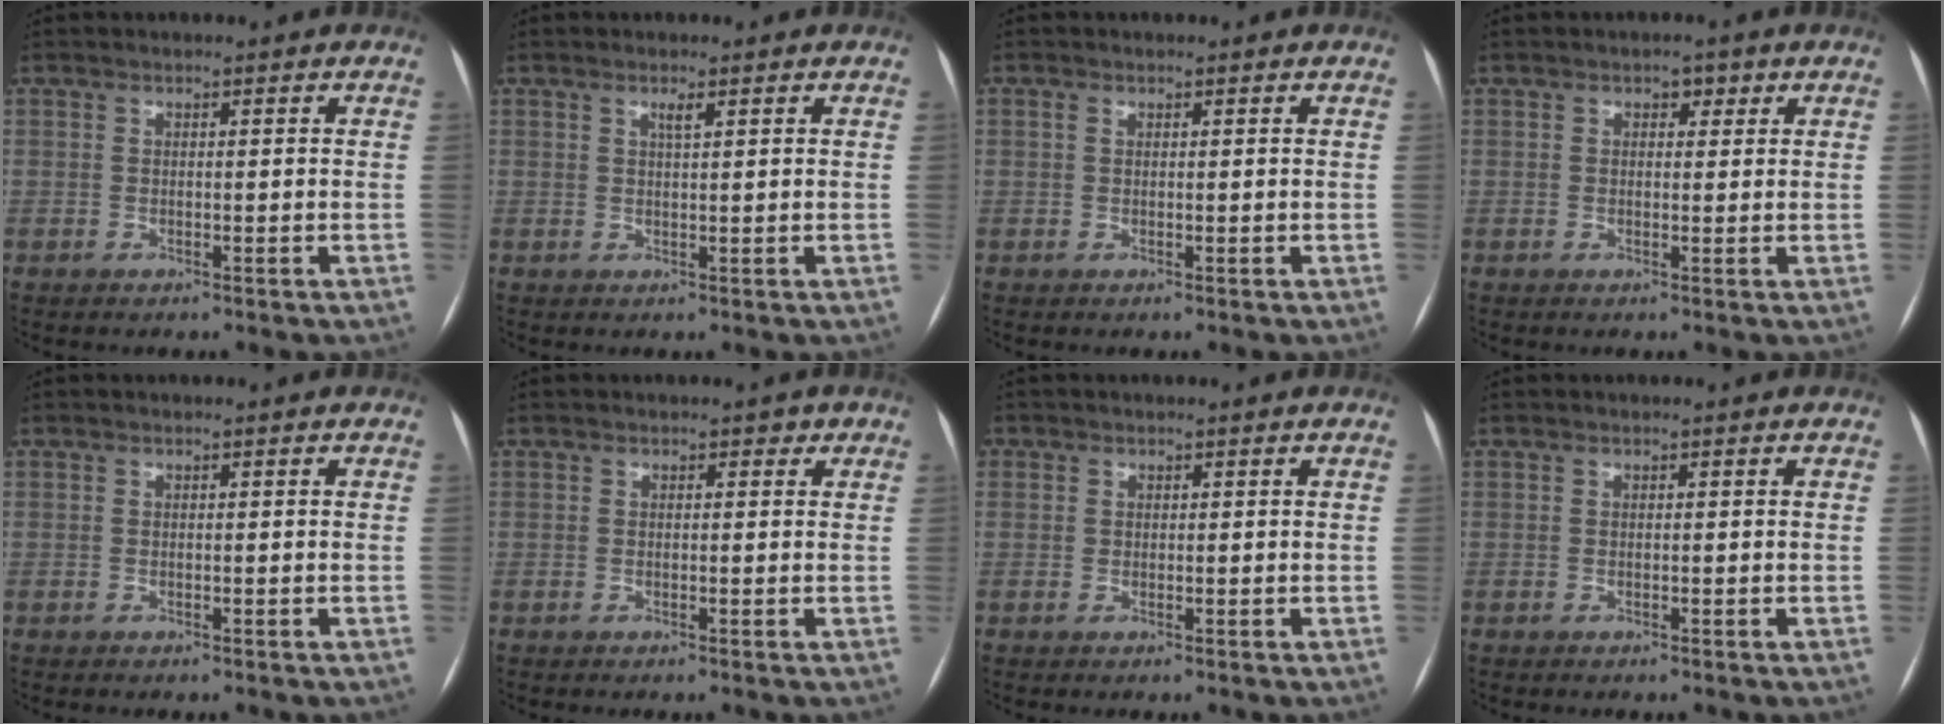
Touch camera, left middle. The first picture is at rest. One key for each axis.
{"total": 1.3, "fx": 0.7, "fy": 0.0, "fz": 1.0, "tx": -0.021, "ty": 0.001, "tz": 0.013}
{"total": 0.6, "fx": 0.3, "fy": 0.4, "fz": 0.4, "tx": -0.013, "ty": 0.009, "tz": 0.006}
{"total": 1.7, "fx": 0.9, "fy": 1.1, "fz": 1.0, "tx": -0.011, "ty": 0.007, "tz": 0.011}
{"total": 0.0}
{"total": 1.0, "fx": 0.6, "fy": 0.7, "fz": 0.4, "tx": 0.002, "ty": 0.001, "tz": 0.002}
{"total": 1.0, "fx": 0.3, "fy": 1.0, "fz": 0.1, "tx": 0.006, "ty": 0.001, "tz": 0.002}
{"total": 0.0}